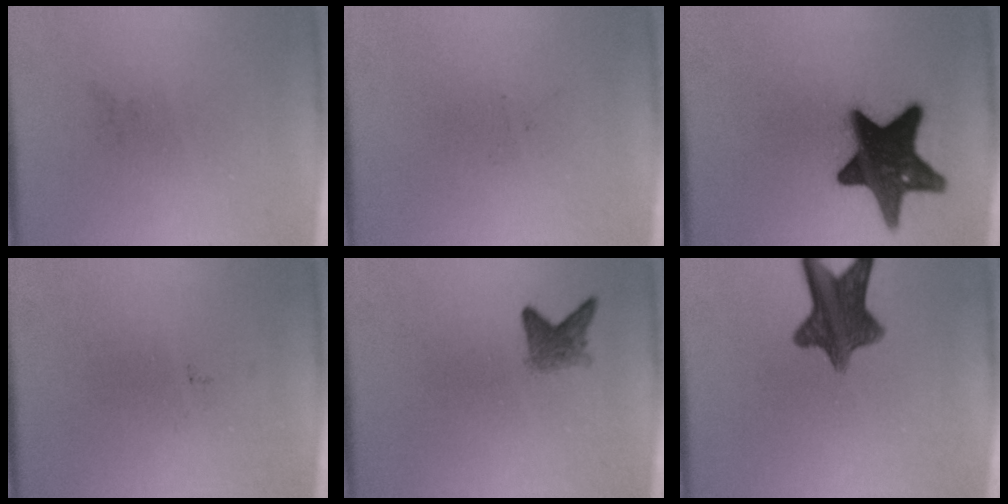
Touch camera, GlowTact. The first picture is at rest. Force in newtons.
{"total": 0.0}
{"total": 16.2}
{"total": 0.0}
{"total": 2.6}
{"total": 10.4}